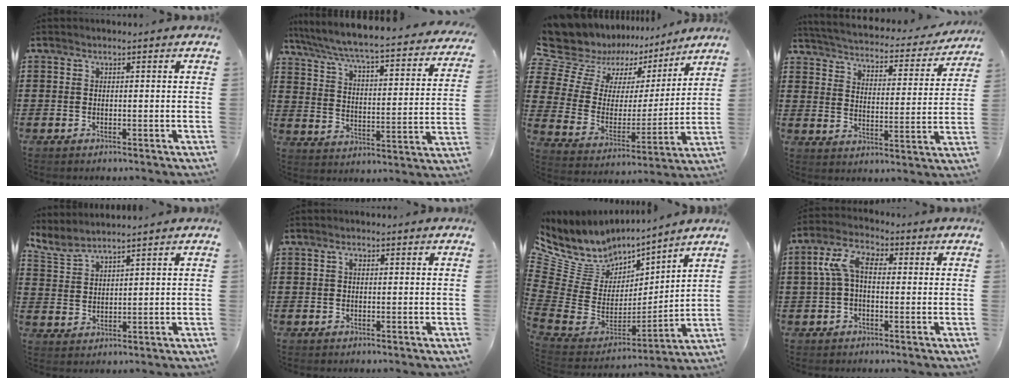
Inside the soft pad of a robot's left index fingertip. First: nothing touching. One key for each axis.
{"total": 4.4, "fx": 3.9, "fy": -0.3, "fz": 1.8, "tx": -0.058, "ty": -0.044, "tz": 0.056}
{"total": 9.0, "fx": 7.1, "fy": 5.5, "fz": 1.0, "tx": -0.075, "ty": -0.050, "tz": 0.126}
{"total": 2.9, "fx": 2.9, "fy": -0.1, "fz": 0.5, "tx": -0.030, "ty": -0.030, "tz": 0.039}
{"total": 4.1, "fx": 3.8, "fy": 0.9, "fz": 1.2, "tx": -0.039, "ty": -0.013, "tz": 0.069}
{"total": 1.3, "fx": 0.4, "fy": 0.8, "fz": 0.9, "tx": -0.020, "ty": 0.006, "tz": 0.006}
{"total": 7.2, "fx": 5.3, "fy": 4.9, "fz": 0.4, "tx": -0.069, "ty": -0.061, "tz": 0.098}
{"total": 7.4, "fx": 0.5, "fy": 4.0, "fz": 6.2, "tx": -0.140, "ty": 0.012, "tz": 0.001}